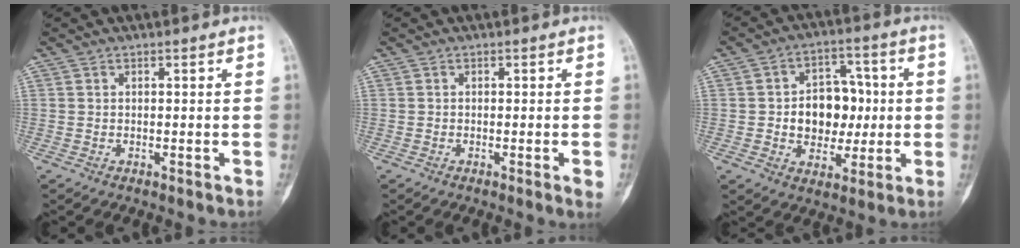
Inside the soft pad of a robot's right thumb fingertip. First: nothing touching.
{"total": 1.9, "force": [-0.7, 0.0, 1.8], "torque": [-0.026, -0.004, -0.010]}
{"total": 12.0, "force": [0.0, 9.0, 7.8], "torque": [-0.066, 0.022, 0.005]}